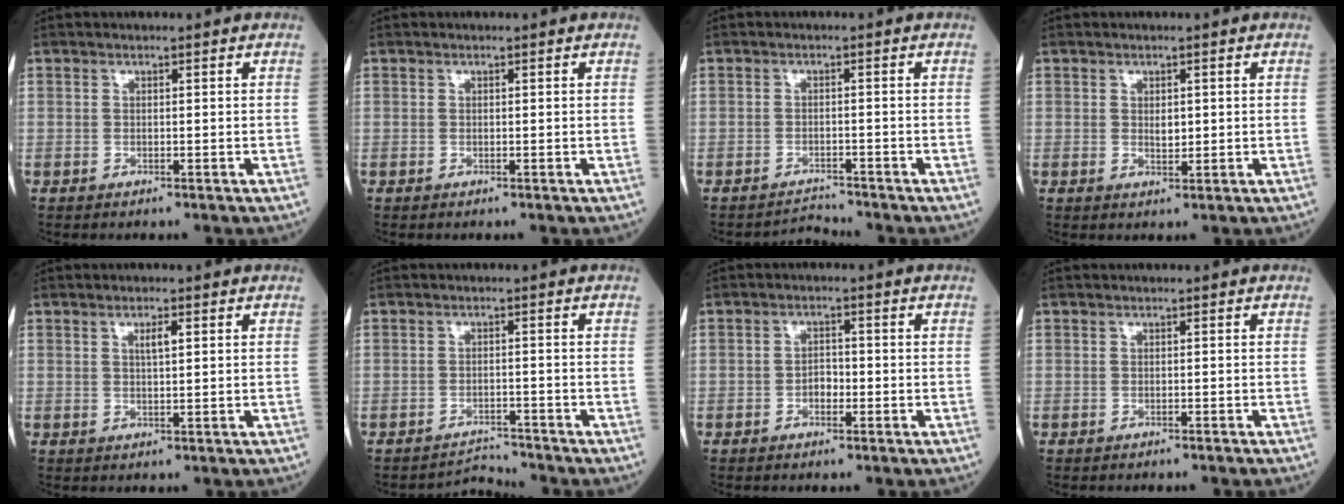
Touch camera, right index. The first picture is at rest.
{"total": 0.0}
{"total": 2.2, "force": [-2.0, -0.4, -1.0], "torque": [0.018, -0.010, -0.029]}
{"total": 1.6, "force": [0.3, 0.8, 1.3], "torque": [-0.021, -0.004, 0.007]}
{"total": 2.0, "force": [0.8, 0.3, 1.8], "torque": [-0.032, -0.001, 0.012]}
{"total": 2.8, "force": [-2.5, -0.3, -1.2], "torque": [0.021, -0.004, -0.035]}
{"total": 2.1, "force": [-0.9, 1.2, 1.4], "torque": [-0.018, 0.006, -0.016]}
{"total": 1.0, "force": [-0.8, 0.0, 0.5], "torque": [-0.011, -0.001, -0.009]}